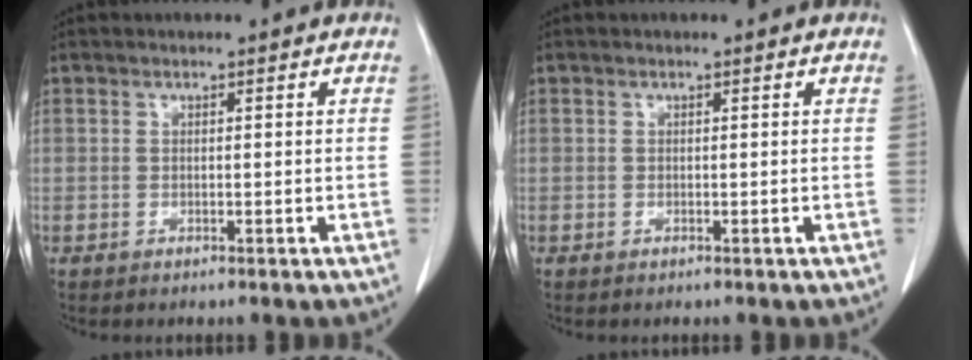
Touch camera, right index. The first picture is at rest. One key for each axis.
{"total": 0.0}